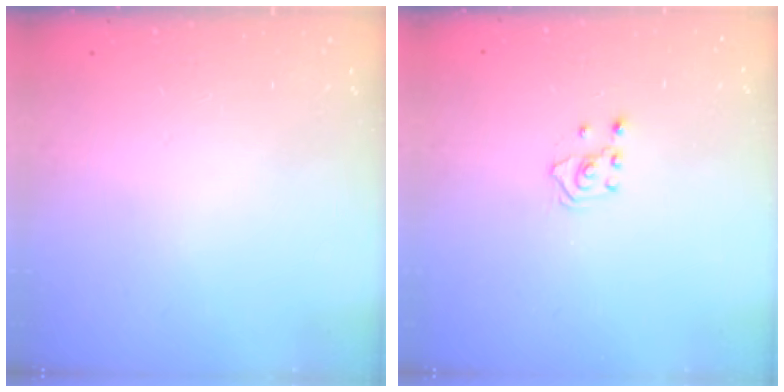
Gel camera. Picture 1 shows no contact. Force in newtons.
{"total": 2.0, "press": 1.8, "slide": 0.9}